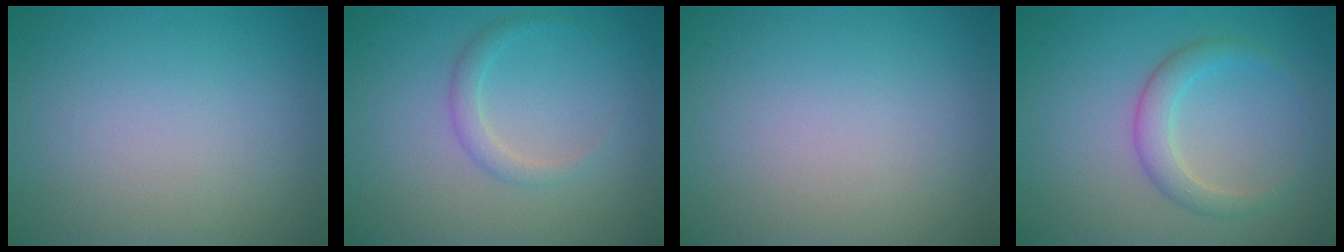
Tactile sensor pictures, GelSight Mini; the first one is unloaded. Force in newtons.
{"total": 1.6, "press": 1.5, "slide": 0.2}
{"total": 0.0}
{"total": 2.6, "press": 2.6, "slide": 0.1}